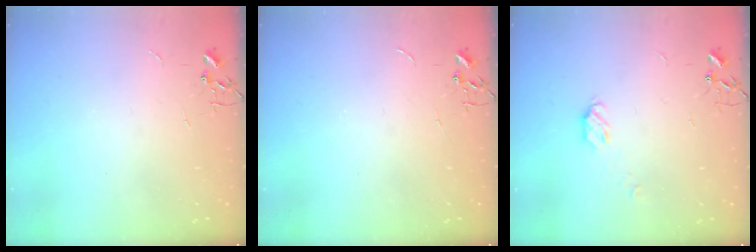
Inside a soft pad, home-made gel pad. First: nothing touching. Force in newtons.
{"total": 0.0}
{"total": 5.0, "press": 4.9, "slide": 0.4}